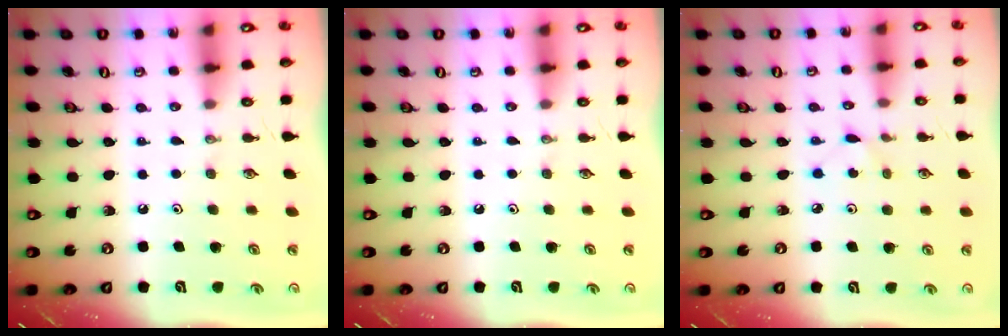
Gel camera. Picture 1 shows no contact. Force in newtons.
{"total": 0.0}
{"total": 2.5, "press": 2.5, "slide": 0.3}